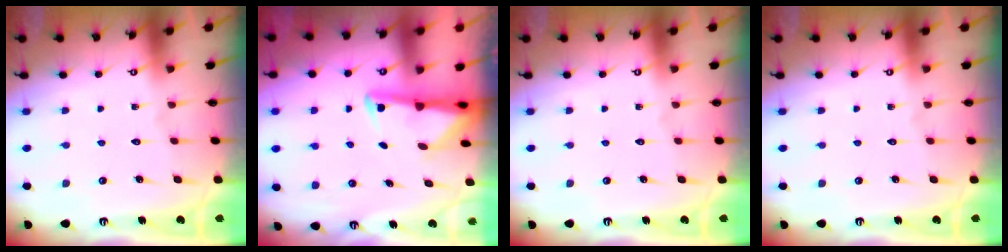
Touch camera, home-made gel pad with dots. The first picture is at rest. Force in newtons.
{"total": 2.9, "press": 2.8, "slide": 0.6}
{"total": 0.0}
{"total": 0.0}